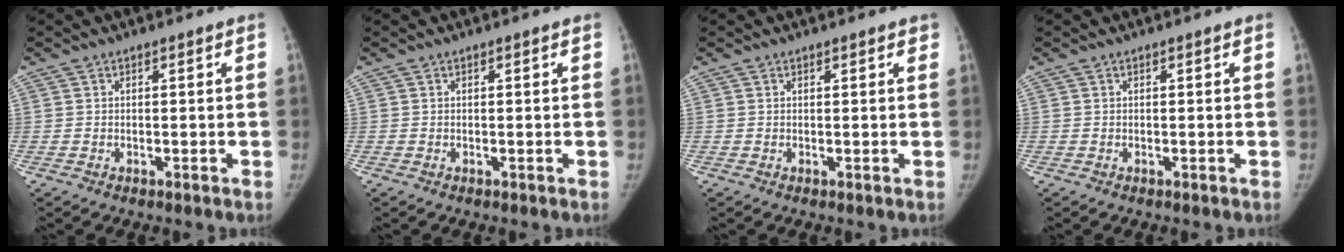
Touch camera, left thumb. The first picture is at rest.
{"total": 0.0}
{"total": 1.1, "force": [0.8, 0.4, 0.5], "torque": [-0.003, -0.001, 0.010]}
{"total": 0.0}